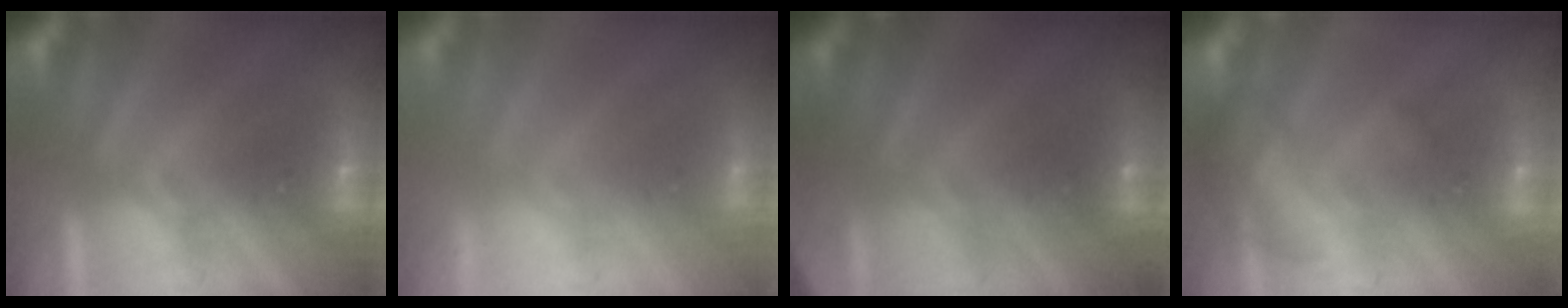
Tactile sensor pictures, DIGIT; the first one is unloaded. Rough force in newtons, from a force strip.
{"total": 2.9}
{"total": 2.8}
{"total": 2.7}